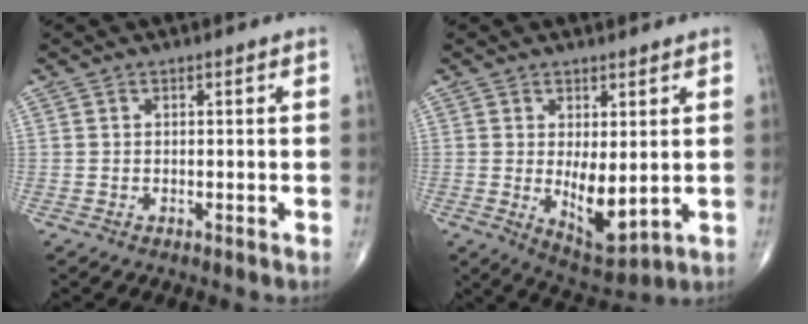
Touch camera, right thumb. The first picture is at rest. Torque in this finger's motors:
{"motor_torque": [2.38, 2.62, 1.11, -0.71, 0.12]}